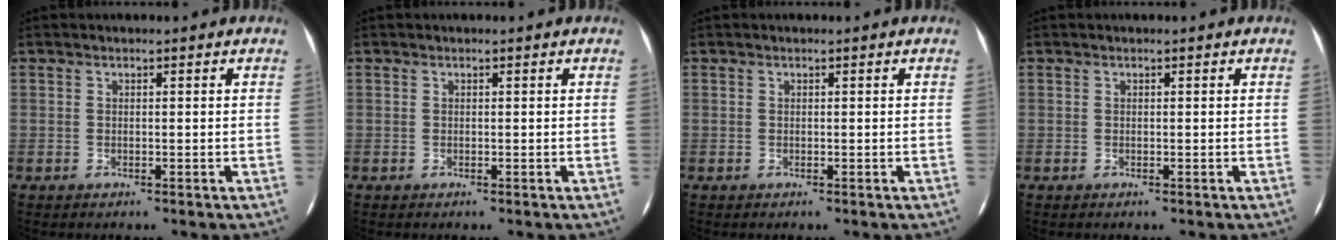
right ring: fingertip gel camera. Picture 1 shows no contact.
{"total": 0.0}
{"total": 0.0}
{"total": 0.0}